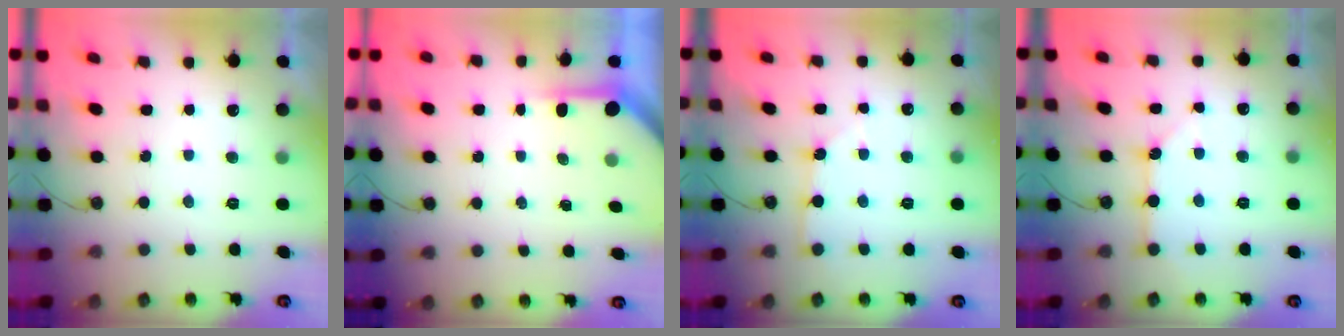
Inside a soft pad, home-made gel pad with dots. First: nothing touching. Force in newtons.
{"total": 3.6, "press": 3.6, "slide": 0.3}
{"total": 2.2, "press": 2.2, "slide": 0.4}
{"total": 2.7, "press": 2.6, "slide": 0.3}